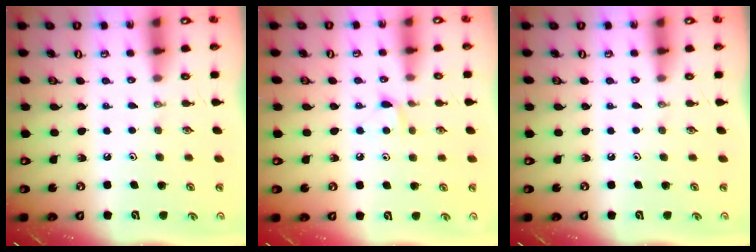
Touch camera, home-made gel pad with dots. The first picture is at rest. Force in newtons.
{"total": 6.0, "press": 5.9, "slide": 0.9}
{"total": 0.0}